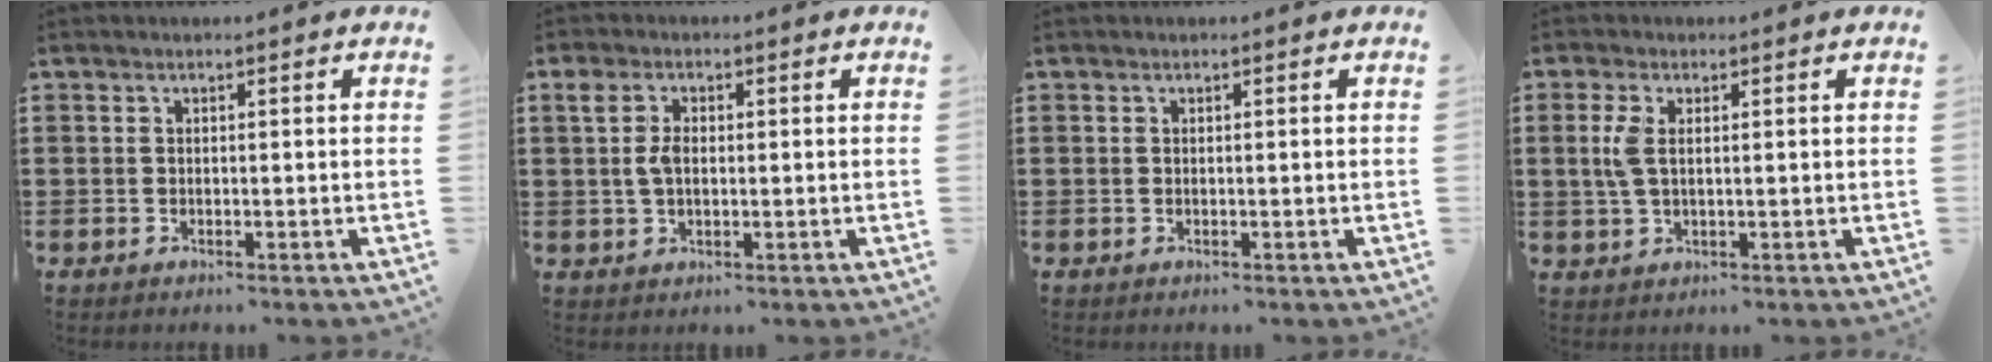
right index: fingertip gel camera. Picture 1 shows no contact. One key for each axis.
{"total": 3.5, "fx": 0.4, "fy": 2.1, "fz": 2.8, "tx": -0.067, "ty": 0.009, "tz": 0.002}
{"total": 0.0}
{"total": 3.5, "fx": 0.6, "fy": 1.5, "fz": 3.1, "tx": -0.079, "ty": 0.002, "tz": 0.004}